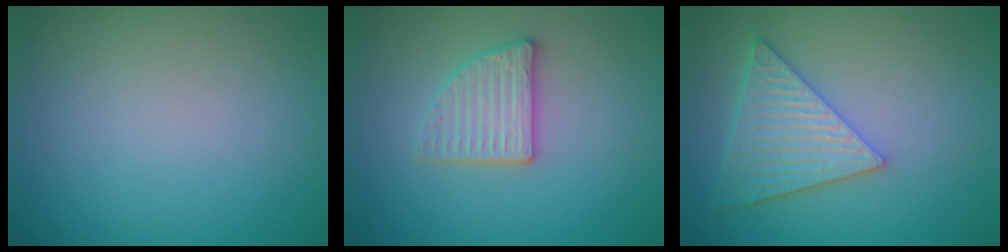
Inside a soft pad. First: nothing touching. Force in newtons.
{"total": 2.9, "press": 2.7, "slide": 1.1}
{"total": 6.0, "press": 4.9, "slide": 3.4}